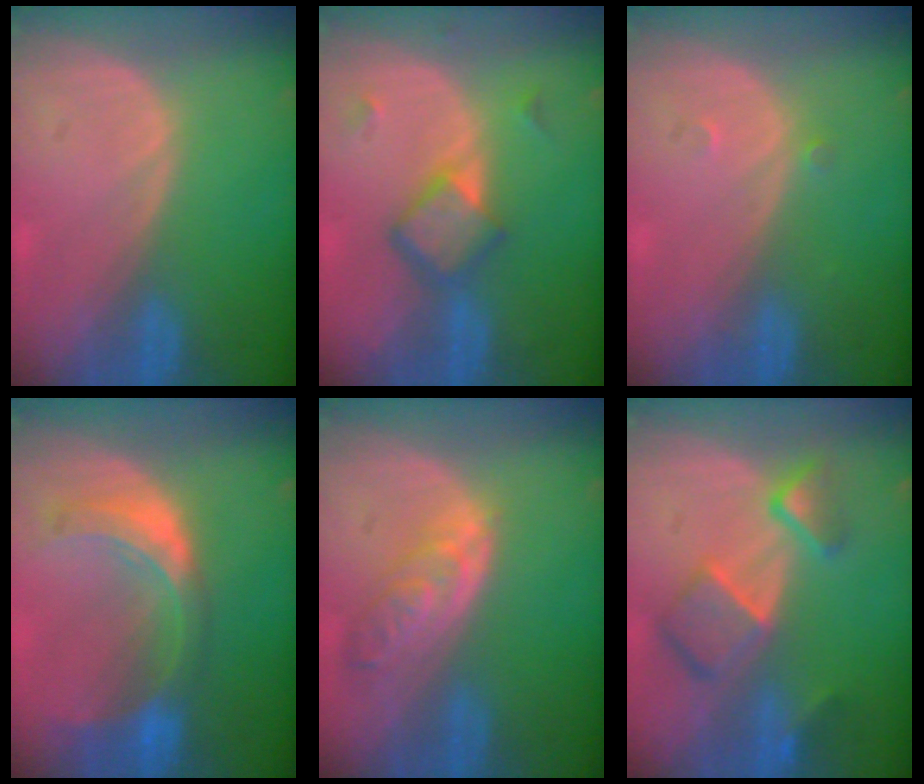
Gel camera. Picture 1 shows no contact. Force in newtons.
{"total": 5.8, "press": 5.1, "slide": 2.7}
{"total": 0.9, "press": 0.7, "slide": 0.5}
{"total": 8.2, "press": 7.3, "slide": 3.8}
{"total": 5.9, "press": 5.4, "slide": 2.5}
{"total": 7.8, "press": 6.8, "slide": 3.9}